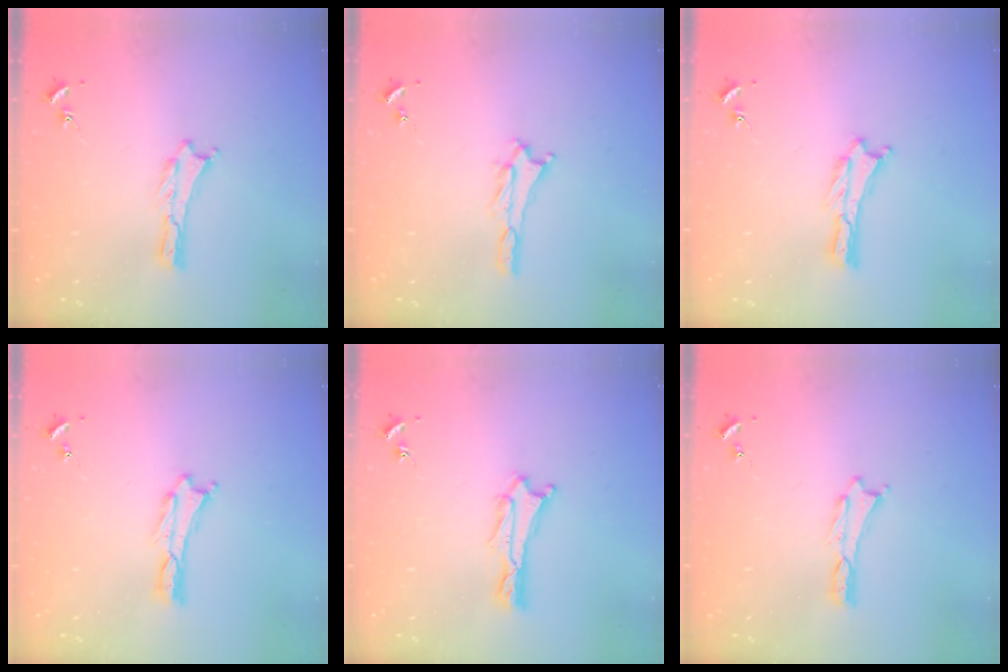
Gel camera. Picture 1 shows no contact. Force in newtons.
{"total": 1.8, "press": 1.8, "slide": 0.1}
{"total": 0.0}
{"total": 0.0}
{"total": 0.9, "press": 0.9, "slide": 0.2}
{"total": 0.0}